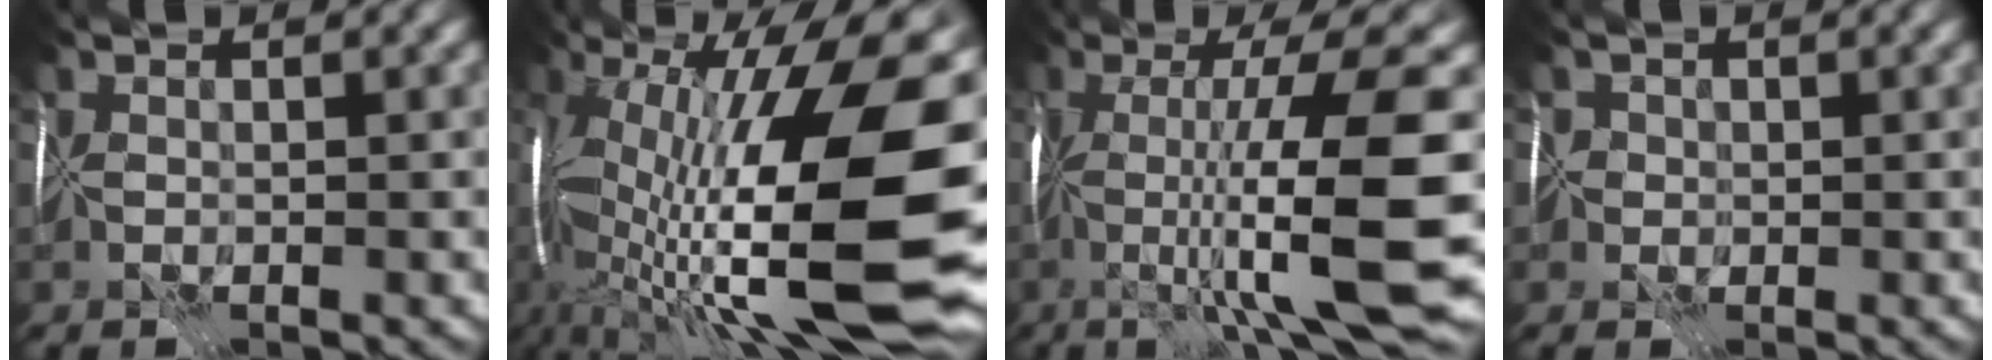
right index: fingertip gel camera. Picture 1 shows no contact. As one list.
[{"total": 19.7, "force": [-1.9, 7.8, 18.0], "torque": [-0.319, 0.008, -0.044]}, {"total": 13.9, "force": [-2.1, 2.4, 13.5], "torque": [-0.204, 0.007, -0.024]}, {"total": 1.7, "force": [0.1, 1.7, 0.2], "torque": [0.004, 0.009, -0.006]}]